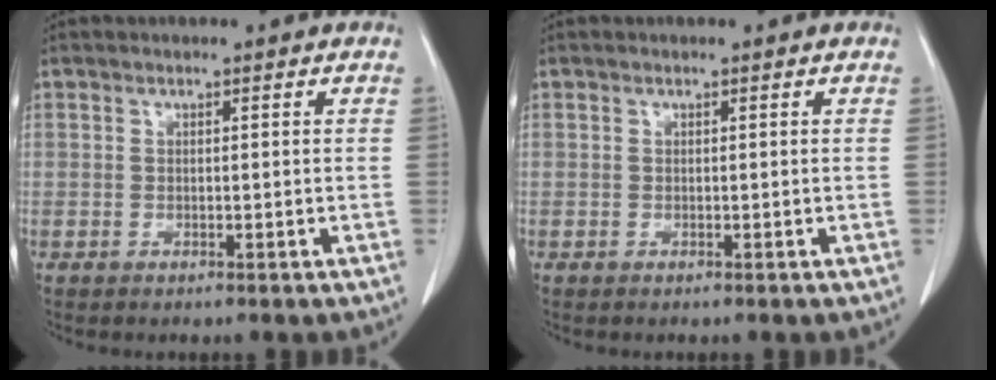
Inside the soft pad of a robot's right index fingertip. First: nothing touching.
{"total": 0.0}